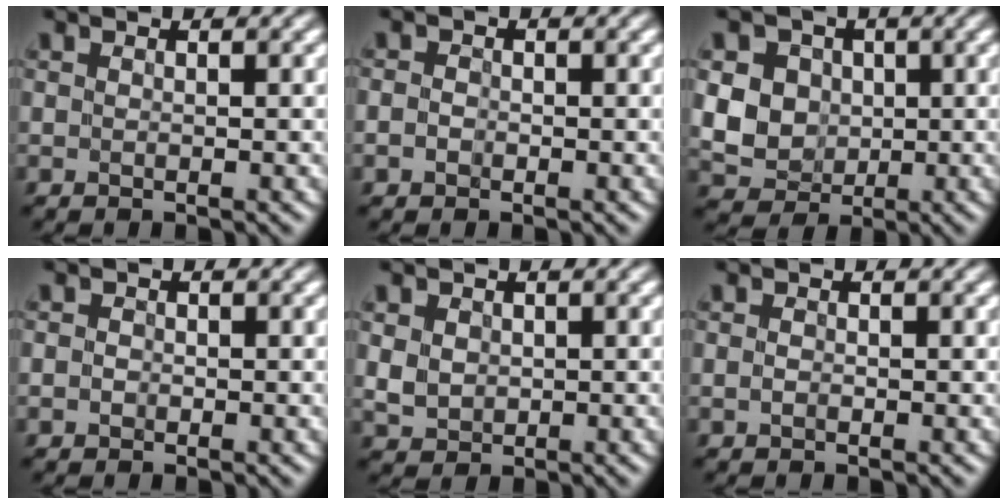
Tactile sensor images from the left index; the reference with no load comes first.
{"total": 1.1, "force": [-0.4, 0.9, 0.5], "torque": [-0.006, -0.002, -0.013]}
{"total": 7.6, "force": [1.4, 6.6, 3.6], "torque": [-0.073, 0.027, 0.018]}
{"total": 0.8, "force": [-0.3, 0.6, 0.3], "torque": [-0.004, -0.003, -0.009]}
{"total": 2.2, "force": [0.4, 1.9, 1.0], "torque": [-0.025, -0.002, 0.010]}
{"total": 0.6, "force": [-0.2, 0.4, 0.4], "torque": [-0.009, 0.000, -0.006]}